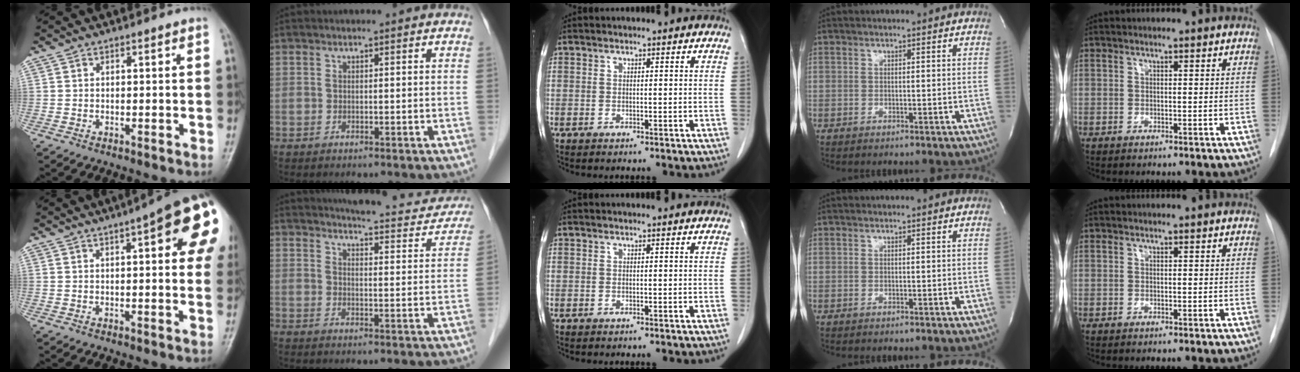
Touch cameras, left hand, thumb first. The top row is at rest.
{"thumb": {"total": 15.8, "force": [5.7, 4.3, 14.1], "torque": [-0.169, 0.003, 0.063]}, "index": {"total": 14.8, "force": [13.7, 3.0, 4.5], "torque": [-0.038, -0.025, 0.150]}}